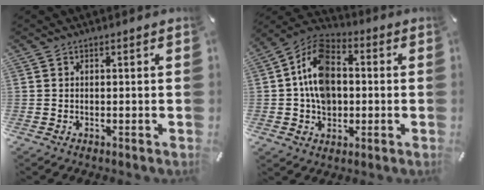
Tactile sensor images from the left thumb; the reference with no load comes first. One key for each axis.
{"total": 12.6, "fx": -0.6, "fy": 9.6, "fz": 8.1, "tx": -0.168, "ty": 0.011, "tz": -0.012}